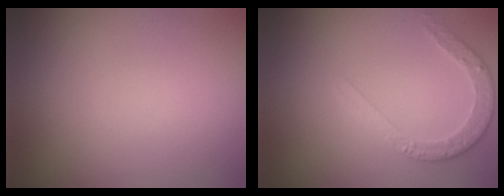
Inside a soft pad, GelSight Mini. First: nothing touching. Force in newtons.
{"total": 2.6, "press": 2.5, "slide": 0.8}